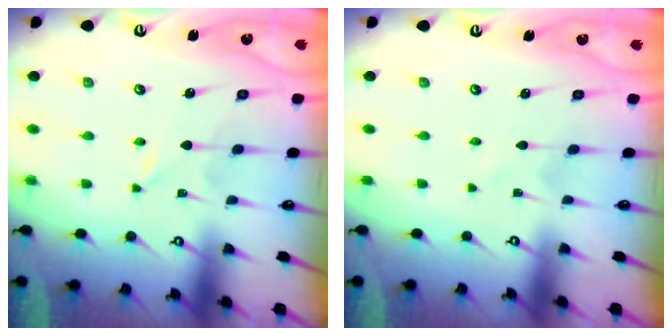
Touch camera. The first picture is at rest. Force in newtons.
{"total": 0.0}